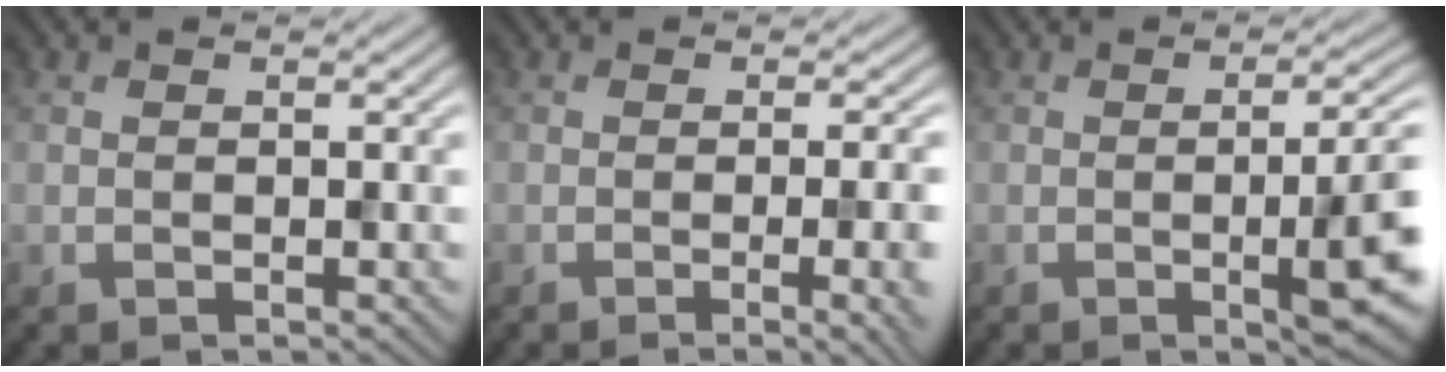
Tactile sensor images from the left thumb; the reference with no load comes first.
{"total": 7.0, "force": [-1.4, 2.5, 6.4], "torque": [-0.062, -0.001, -0.011]}
{"total": 7.2, "force": [-1.1, 1.6, 6.9], "torque": [-0.109, -0.007, -0.016]}